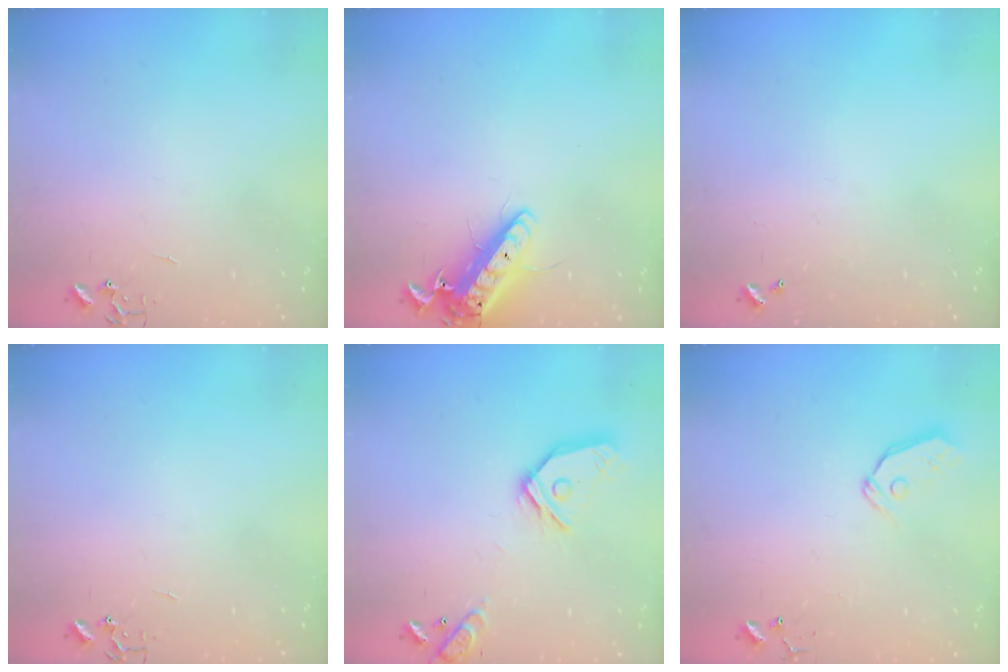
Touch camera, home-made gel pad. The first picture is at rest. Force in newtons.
{"total": 14.0, "press": 13.7, "slide": 2.6}
{"total": 0.0}
{"total": 0.0}
{"total": 15.7, "press": 15.5, "slide": 2.4}
{"total": 4.8, "press": 4.8, "slide": 0.6}